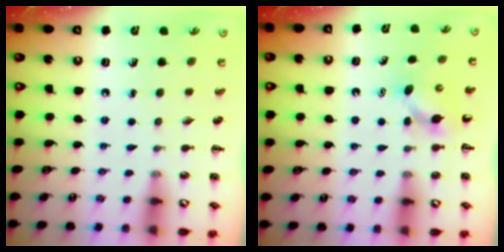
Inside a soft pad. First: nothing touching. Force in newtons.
{"total": 3.9, "press": 3.7, "slide": 1.0}